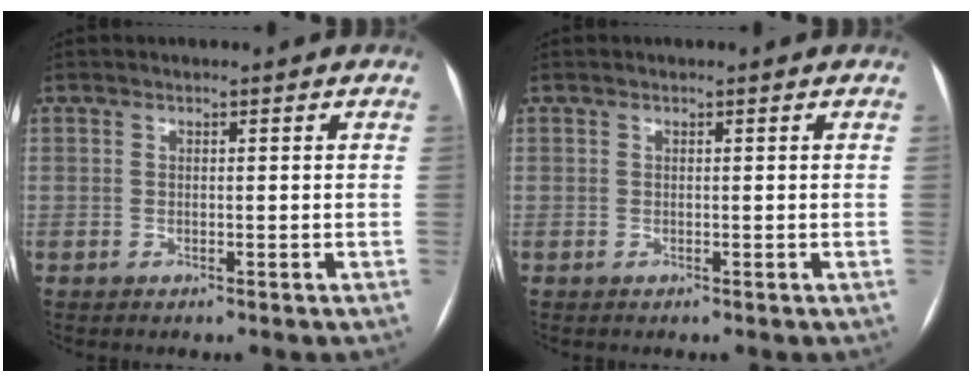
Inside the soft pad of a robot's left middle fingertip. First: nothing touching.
{"total": 0.0}